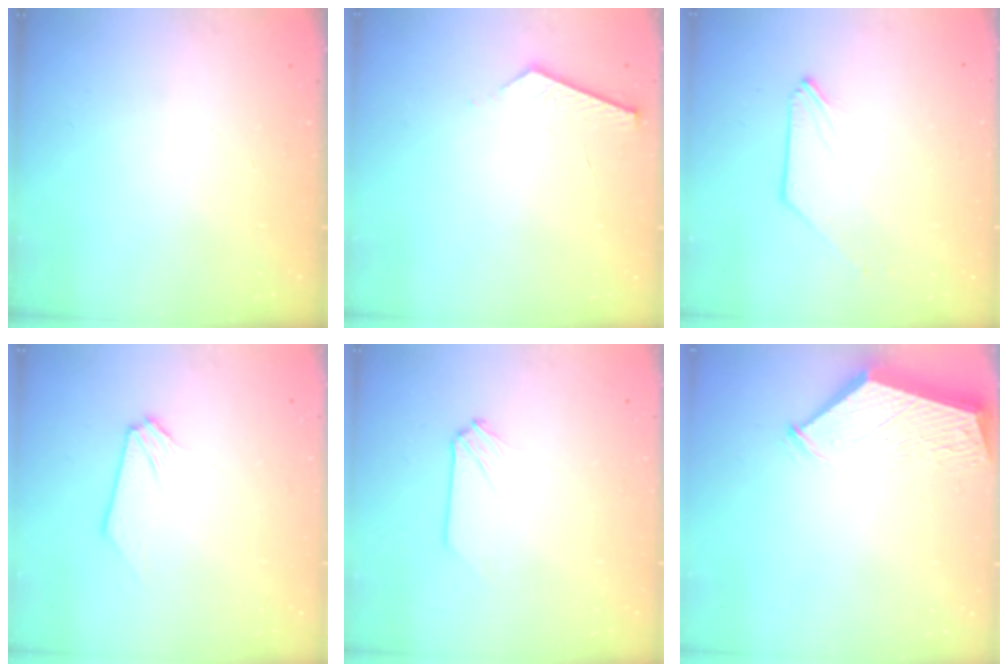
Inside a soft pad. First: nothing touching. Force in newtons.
{"total": 3.5, "press": 3.5, "slide": 0.4}
{"total": 0.0}
{"total": 0.0}
{"total": 0.0}
{"total": 2.9, "press": 2.9, "slide": 0.4}